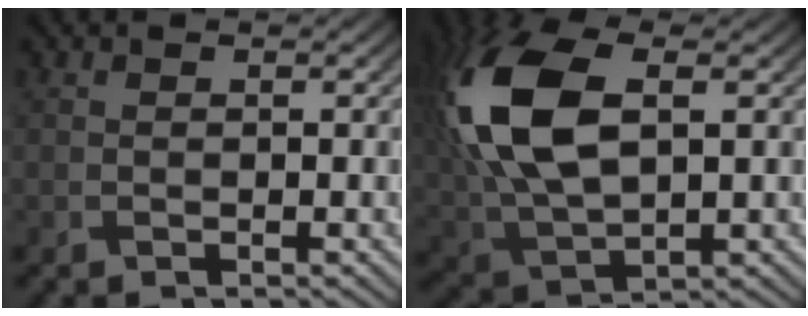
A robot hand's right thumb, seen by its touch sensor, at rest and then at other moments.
{"total": 14.8, "force": [3.1, 7.9, 12.1], "torque": [-0.296, 0.006, 0.061]}